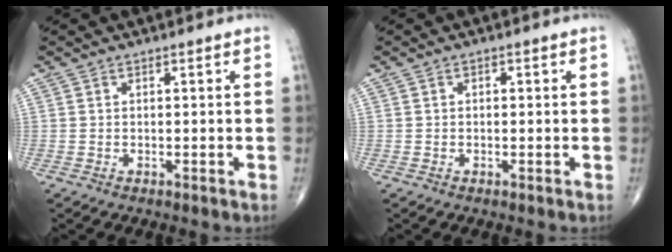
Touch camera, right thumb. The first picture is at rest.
{"total": 0.7, "force": [0.1, 0.5, 0.5], "torque": [-0.004, 0.001, 0.000]}